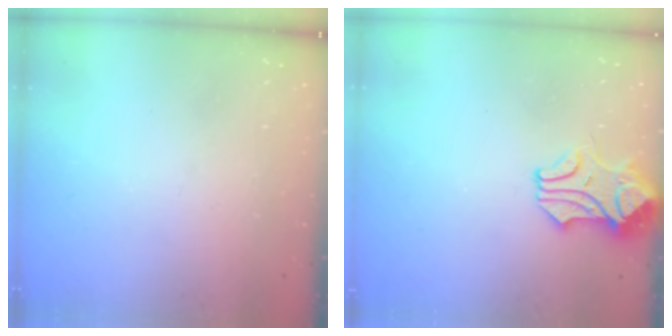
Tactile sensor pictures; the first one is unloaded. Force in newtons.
{"total": 1.0, "press": 0.5, "slide": 0.8}